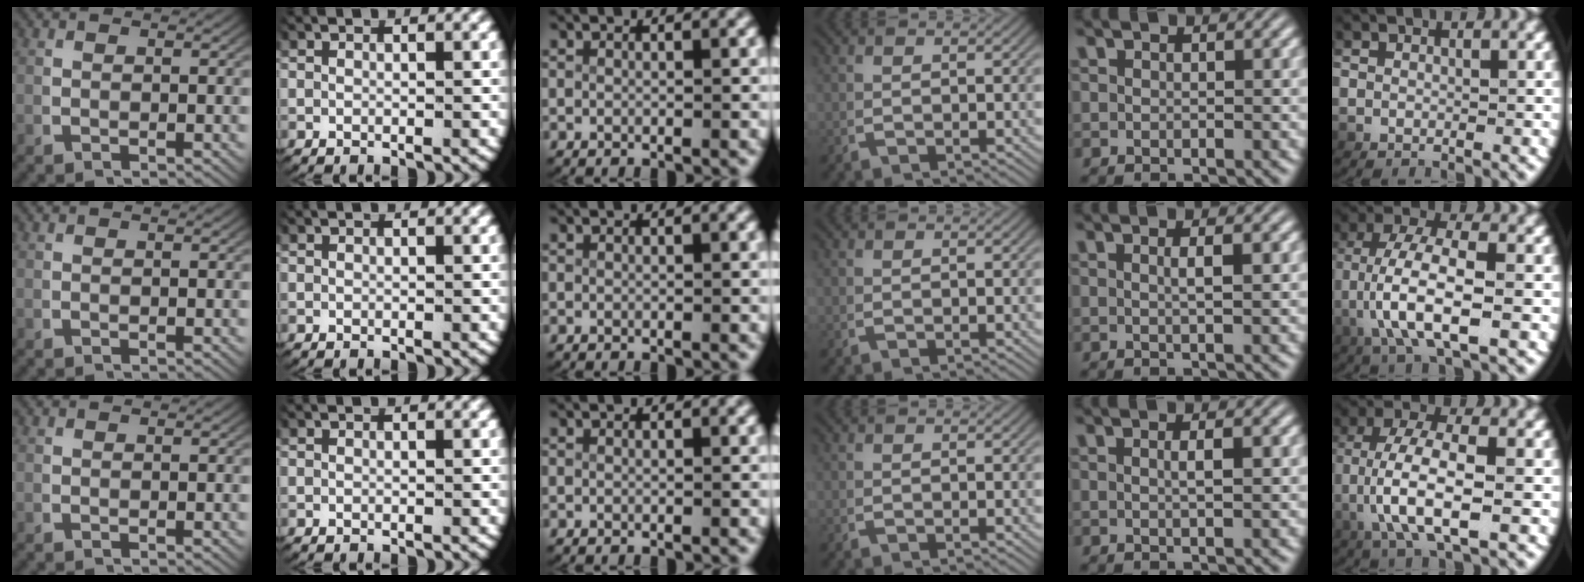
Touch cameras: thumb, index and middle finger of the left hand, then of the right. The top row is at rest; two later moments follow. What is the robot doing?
{"motion": "lift_and_place", "object": "ribbon"}